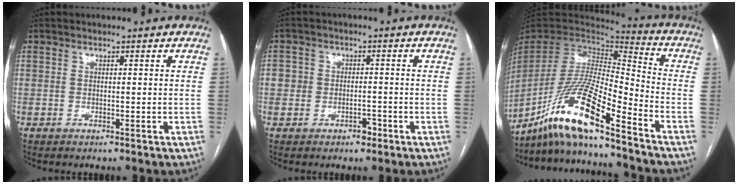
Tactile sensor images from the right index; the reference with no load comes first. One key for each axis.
{"total": 3.9, "fx": -1.4, "fy": 3.3, "fz": 1.5, "tx": -0.011, "ty": 0.015, "tz": -0.018}
{"total": 16.3, "fx": -12.0, "fy": 0.7, "fz": 11.0, "tx": -0.216, "ty": -0.007, "tz": -0.225}